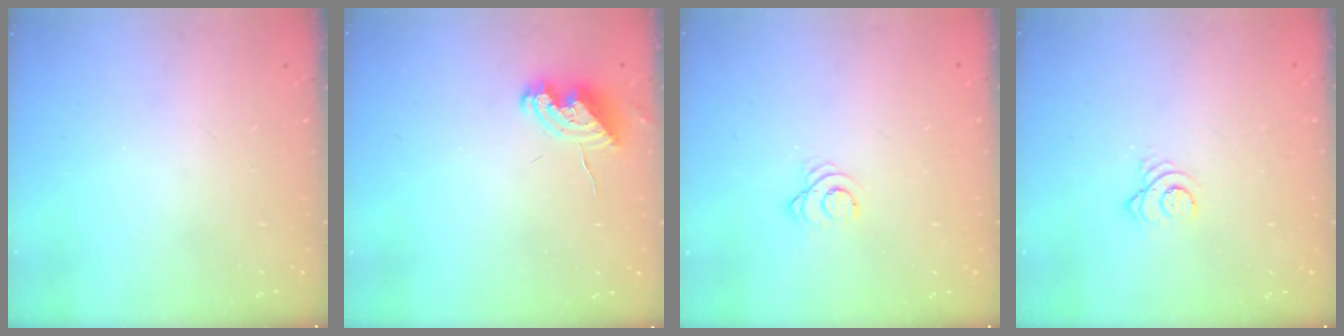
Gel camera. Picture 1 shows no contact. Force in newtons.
{"total": 7.9, "press": 7.9, "slide": 0.6}
{"total": 3.6, "press": 3.5, "slide": 0.3}
{"total": 3.3, "press": 3.3, "slide": 0.4}